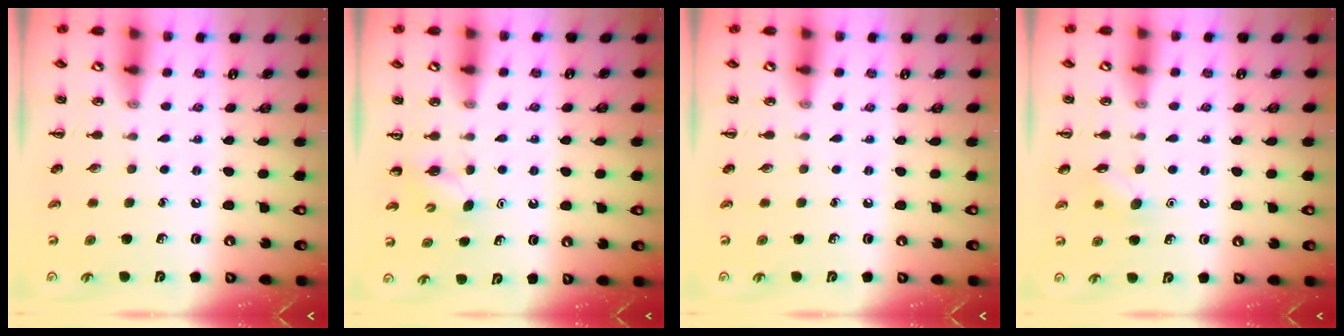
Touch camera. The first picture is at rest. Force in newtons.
{"total": 2.3, "press": 2.2, "slide": 0.7}
{"total": 0.0}
{"total": 7.1, "press": 7.0, "slide": 1.5}